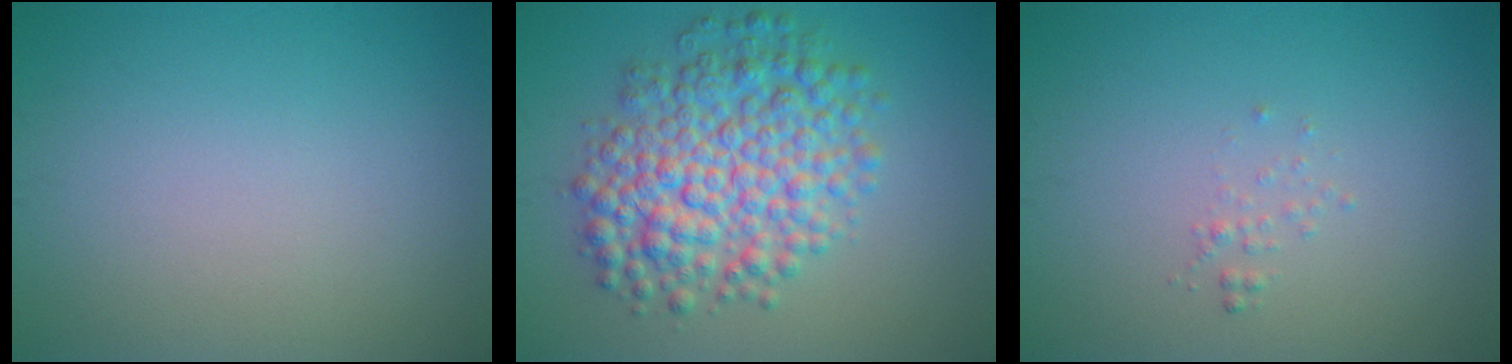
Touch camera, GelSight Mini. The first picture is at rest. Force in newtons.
{"total": 7.7, "press": 7.7, "slide": 0.1}
{"total": 0.6, "press": 0.6, "slide": 0.1}